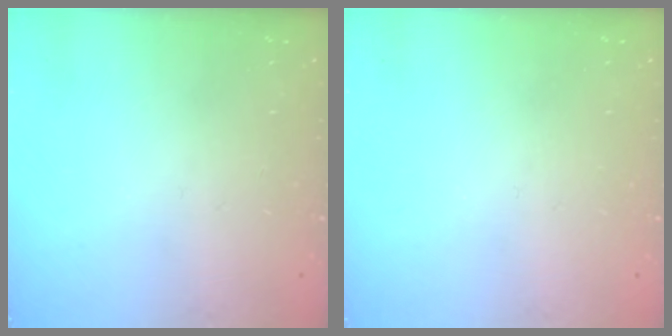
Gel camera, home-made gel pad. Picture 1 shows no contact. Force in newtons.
{"total": 0.0}